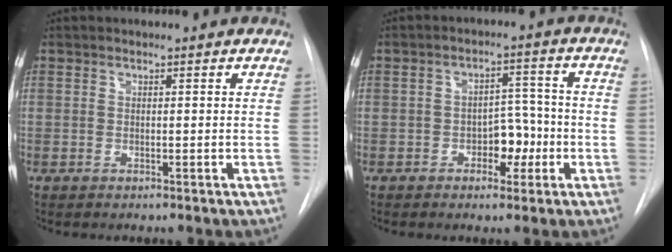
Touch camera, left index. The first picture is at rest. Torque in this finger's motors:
{"motor_torque": [0.34, 0.34, 0.06, 0.01]}